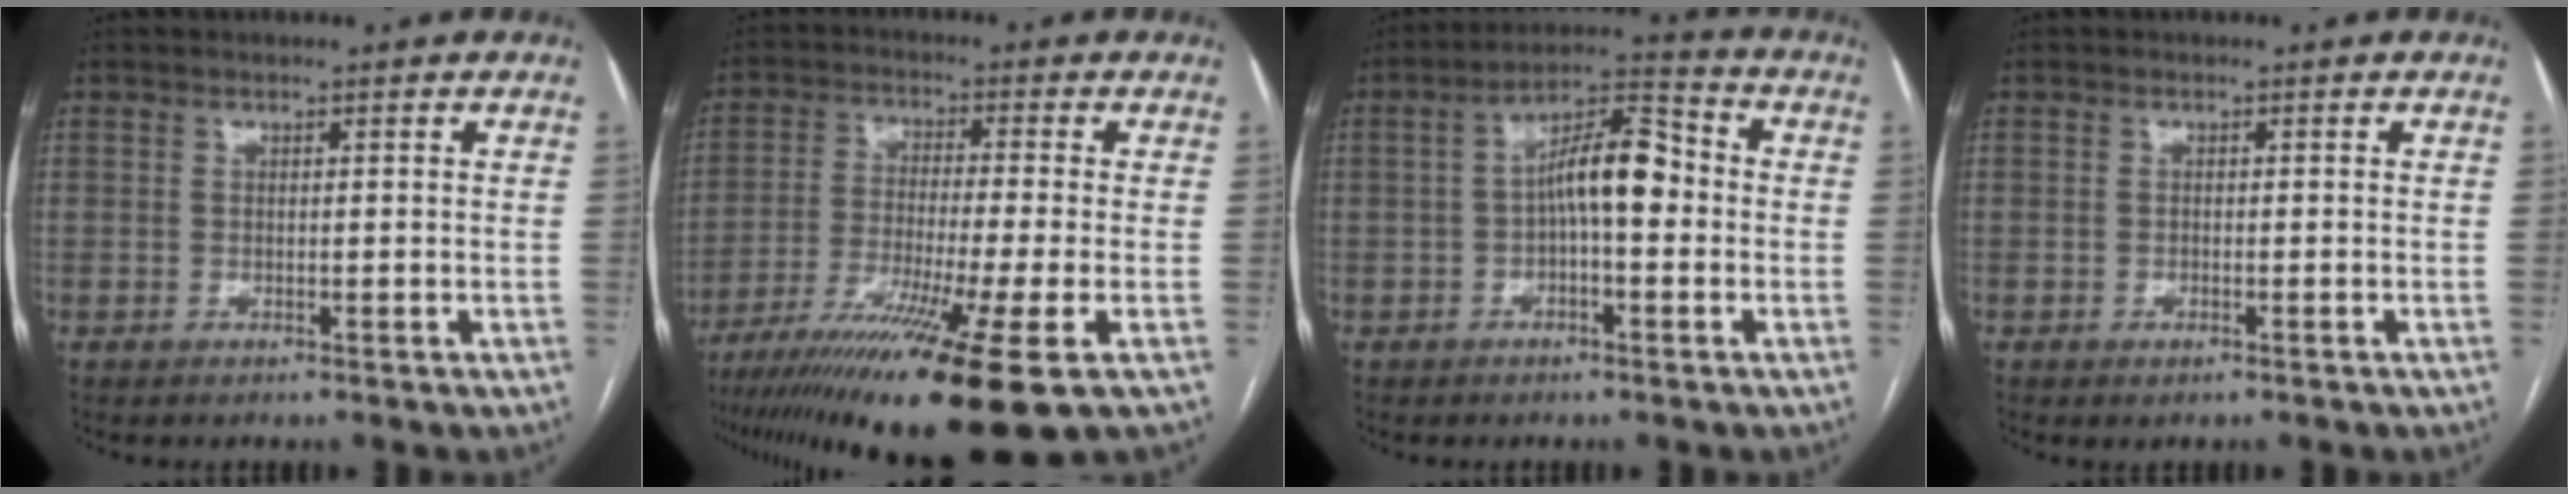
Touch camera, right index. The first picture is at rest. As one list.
[{"total": 17.3, "force": [-10.9, -1.0, 13.4], "torque": [-0.219, -0.047, -0.182]}, {"total": 8.7, "force": [-0.5, 2.7, 8.3], "torque": [-0.144, 0.034, -0.010]}, {"total": 0.8, "force": [-0.5, 0.3, 0.5], "torque": [-0.008, -0.001, -0.003]}]